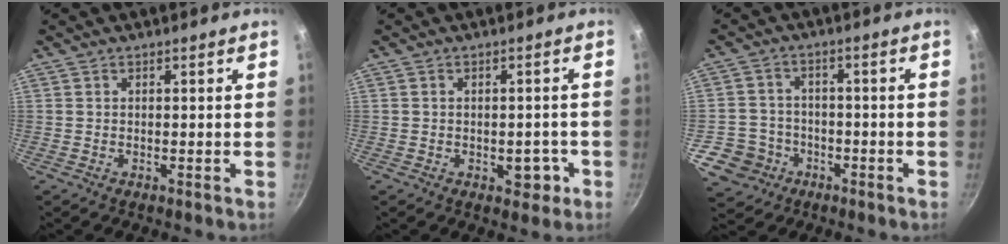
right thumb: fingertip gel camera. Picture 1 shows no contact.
{"total": 3.7, "force": [-1.4, 2.4, 2.5], "torque": [-0.004, 0.014, -0.012]}
{"total": 7.6, "force": [-3.5, 6.7, 1.4], "torque": [-0.002, 0.034, -0.062]}